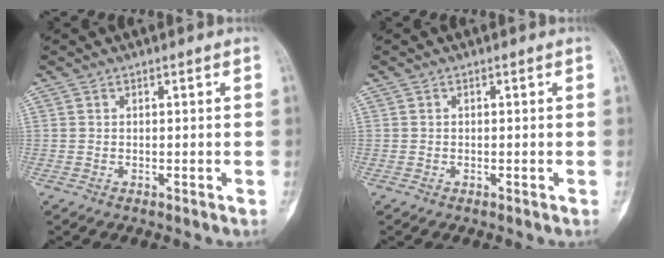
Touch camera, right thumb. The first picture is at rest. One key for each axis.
{"total": 0.0}